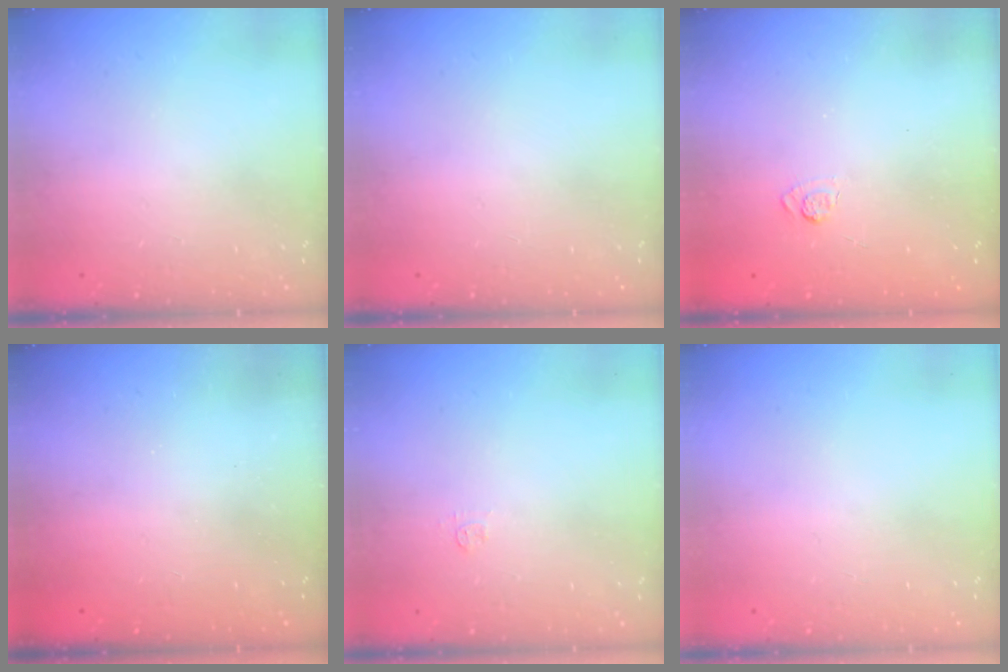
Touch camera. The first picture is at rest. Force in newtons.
{"total": 0.0}
{"total": 2.2, "press": 1.8, "slide": 1.3}
{"total": 2.3, "press": 2.1, "slide": 0.8}
{"total": 3.1, "press": 3.0, "slide": 0.4}
{"total": 0.0}